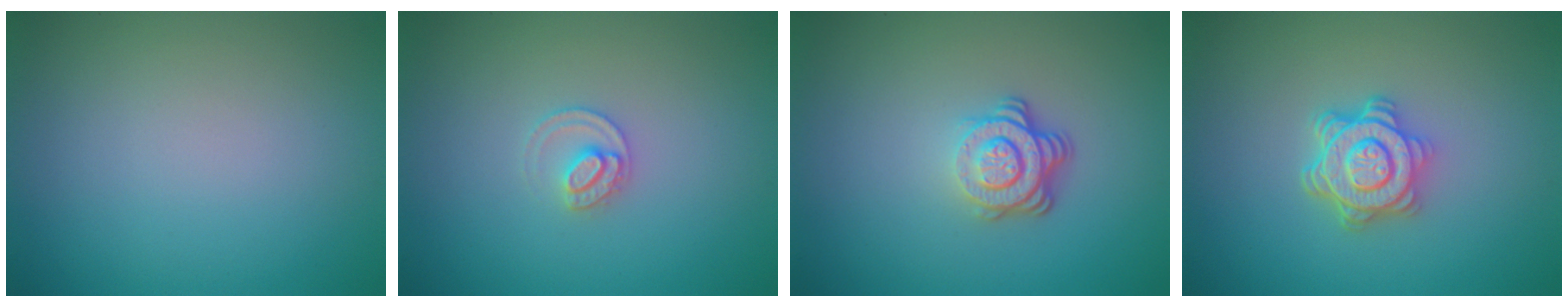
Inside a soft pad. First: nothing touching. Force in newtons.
{"total": 1.7, "press": 1.7, "slide": 0.1}
{"total": 3.9, "press": 2.7, "slide": 2.8}
{"total": 4.5, "press": 3.6, "slide": 2.8}